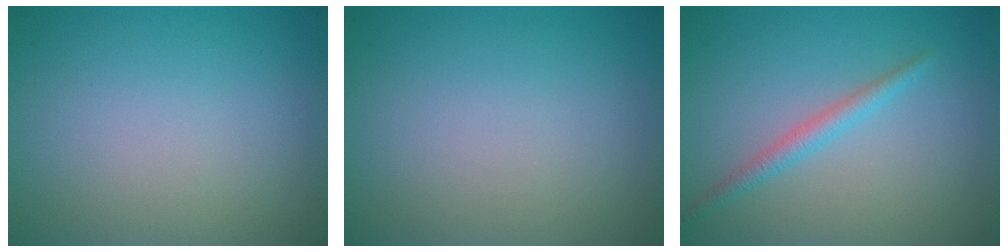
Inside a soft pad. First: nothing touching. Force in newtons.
{"total": 0.0}
{"total": 1.8, "press": 1.8, "slide": 0.1}